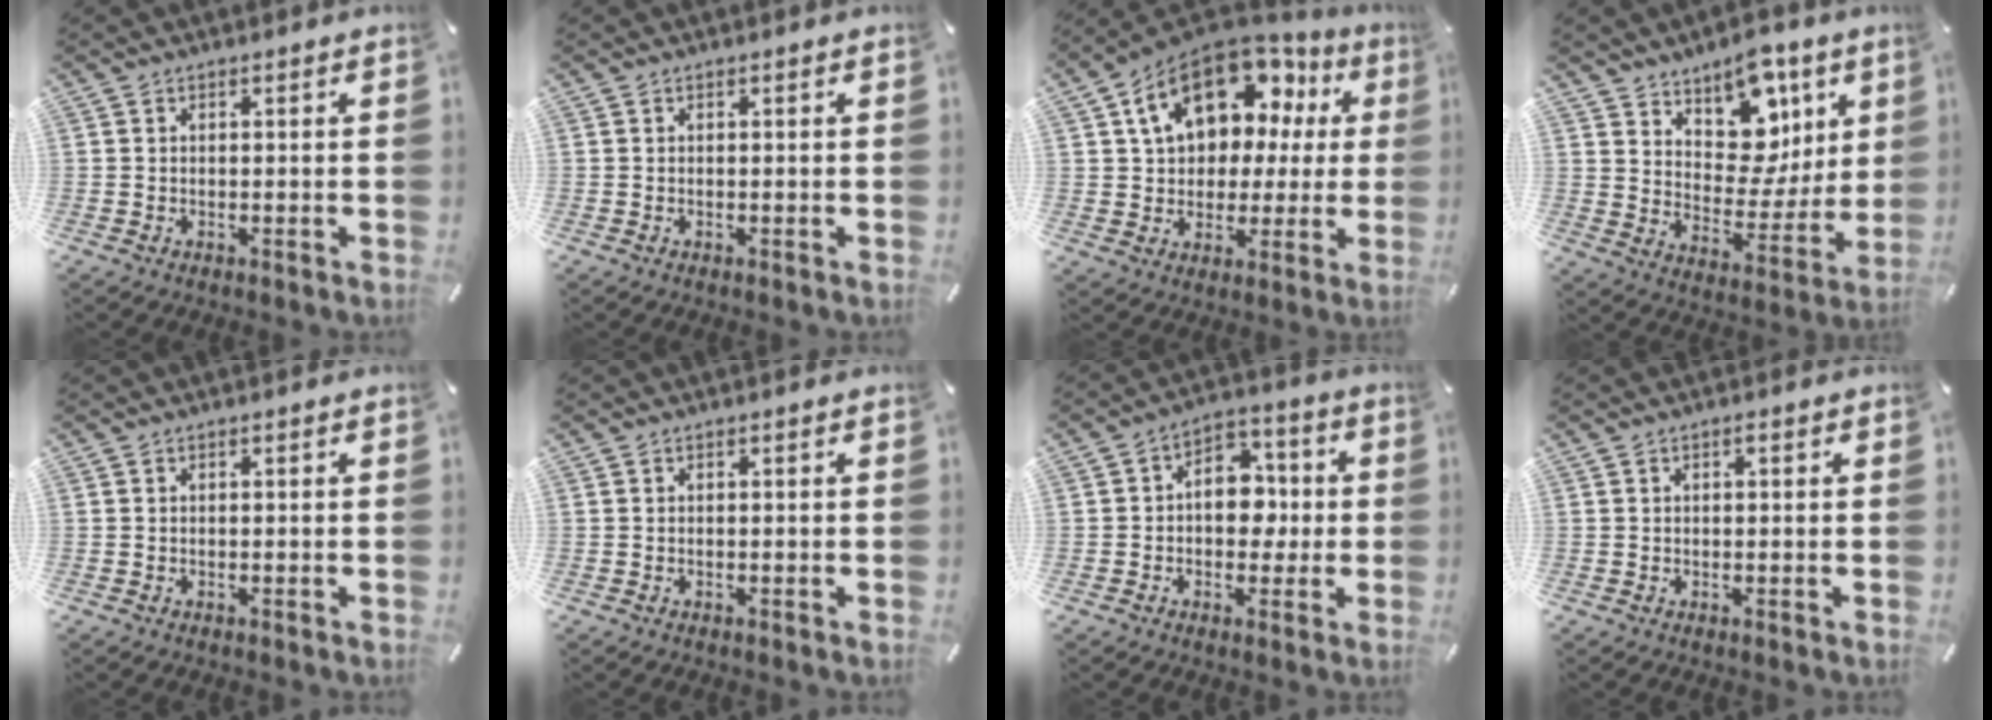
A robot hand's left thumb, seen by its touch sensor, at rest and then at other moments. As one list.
[{"total": 0.0}, {"total": 17.5, "force": [8.3, 11.8, 10.0], "torque": [-0.170, -0.034, 0.152]}, {"total": 13.5, "force": [7.8, 9.6, 5.5], "torque": [-0.068, -0.070, 0.145]}, {"total": 0.0}, {"total": 0.0}, {"total": 9.1, "force": [-0.6, 7.1, 5.7], "torque": [-0.076, 0.015, -0.010]}, {"total": 0.9, "force": [0.3, 0.6, 0.7], "torque": [-0.014, 0.004, 0.004]}]